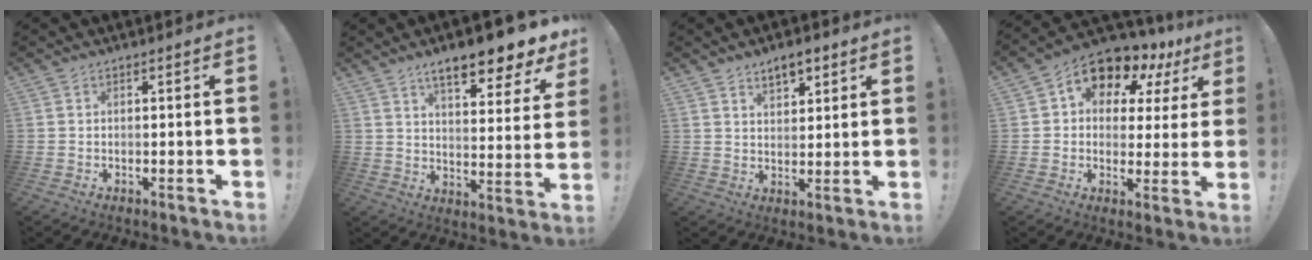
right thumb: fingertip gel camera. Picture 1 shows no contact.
{"total": 12.0, "force": [8.7, 2.6, 7.9], "torque": [-0.117, -0.065, 0.137]}
{"total": 6.2, "force": [4.1, 3.2, 3.2], "torque": [-0.040, -0.018, 0.073]}
{"total": 10.2, "force": [7.2, 5.8, 4.4], "torque": [-0.071, -0.065, 0.126]}